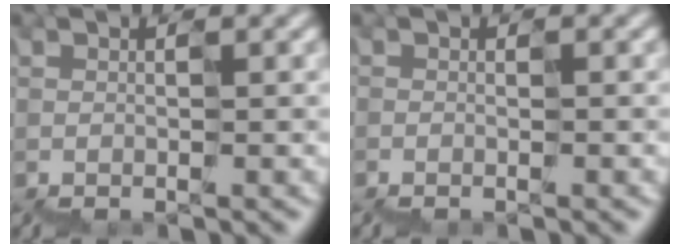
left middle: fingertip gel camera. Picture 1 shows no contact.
{"total": 0.7, "force": [-0.5, -0.1, -0.5], "torque": [0.009, -0.009, -0.008]}